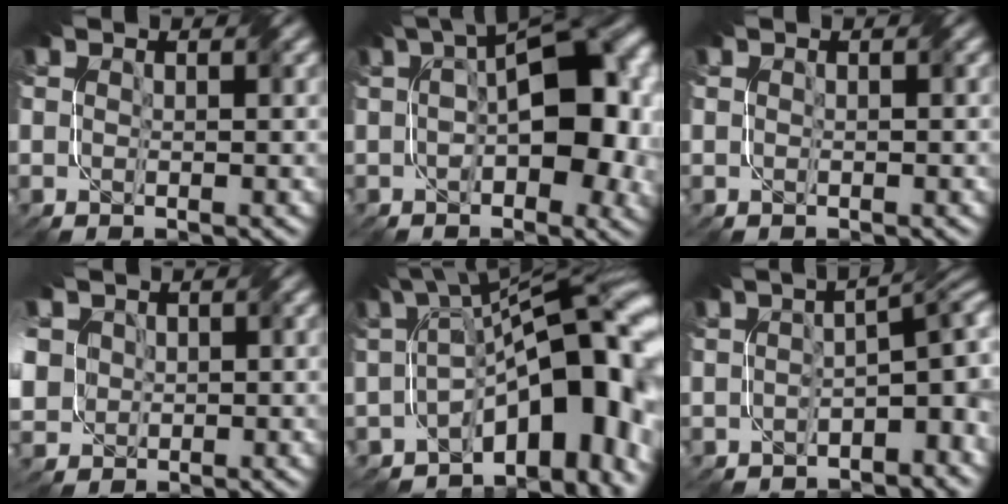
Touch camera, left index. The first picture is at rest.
{"total": 12.1, "force": [0.6, 5.9, 10.6], "torque": [-0.142, 0.012, 0.009]}
{"total": 0.0}
{"total": 7.1, "force": [0.1, 6.4, 3.2], "torque": [-0.099, 0.005, -0.020]}
{"total": 15.2, "force": [-3.5, 8.3, 12.2], "torque": [-0.150, 0.004, -0.046]}
{"total": 5.2, "force": [-1.6, 2.4, 4.3], "torque": [-0.043, 0.005, -0.026]}